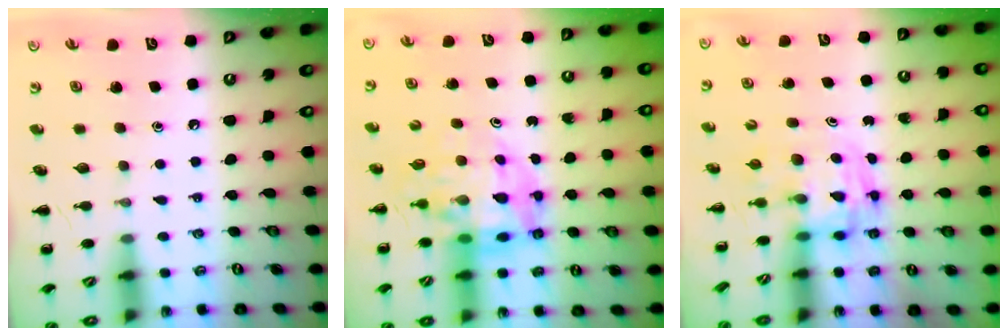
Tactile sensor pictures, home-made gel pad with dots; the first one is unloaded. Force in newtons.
{"total": 12.1, "press": 11.4, "slide": 3.8}
{"total": 3.7, "press": 3.6, "slide": 0.6}